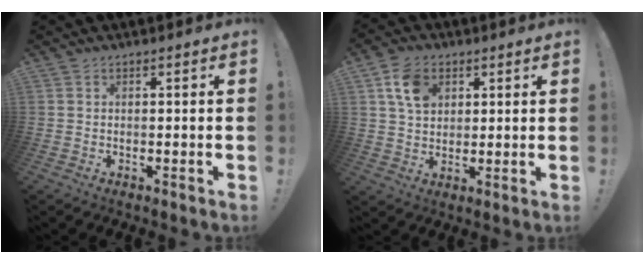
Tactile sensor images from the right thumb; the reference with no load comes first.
{"total": 9.4, "force": [3.9, 7.0, 4.9], "torque": [-0.084, 0.002, 0.078]}